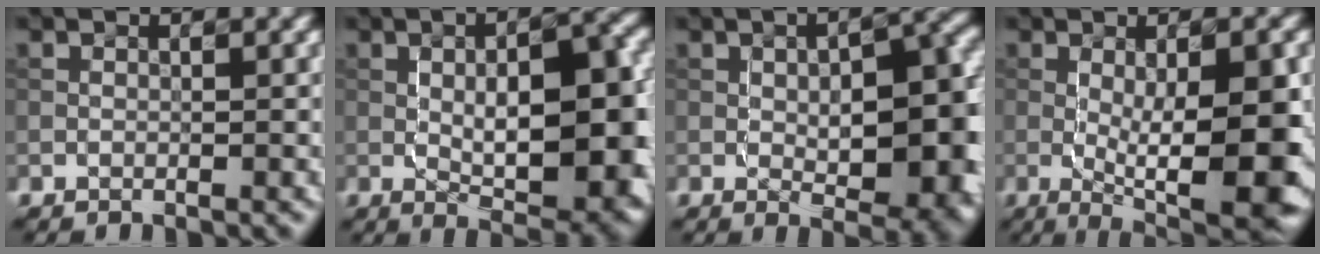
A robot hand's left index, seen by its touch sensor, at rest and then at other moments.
{"total": 9.6, "force": [-0.3, 3.5, 8.9], "torque": [-0.113, 0.007, -0.003]}
{"total": 9.2, "force": [-0.7, 4.1, 8.2], "torque": [-0.105, 0.004, -0.008]}
{"total": 10.8, "force": [-1.1, 2.9, 10.4], "torque": [-0.148, -0.018, -0.010]}